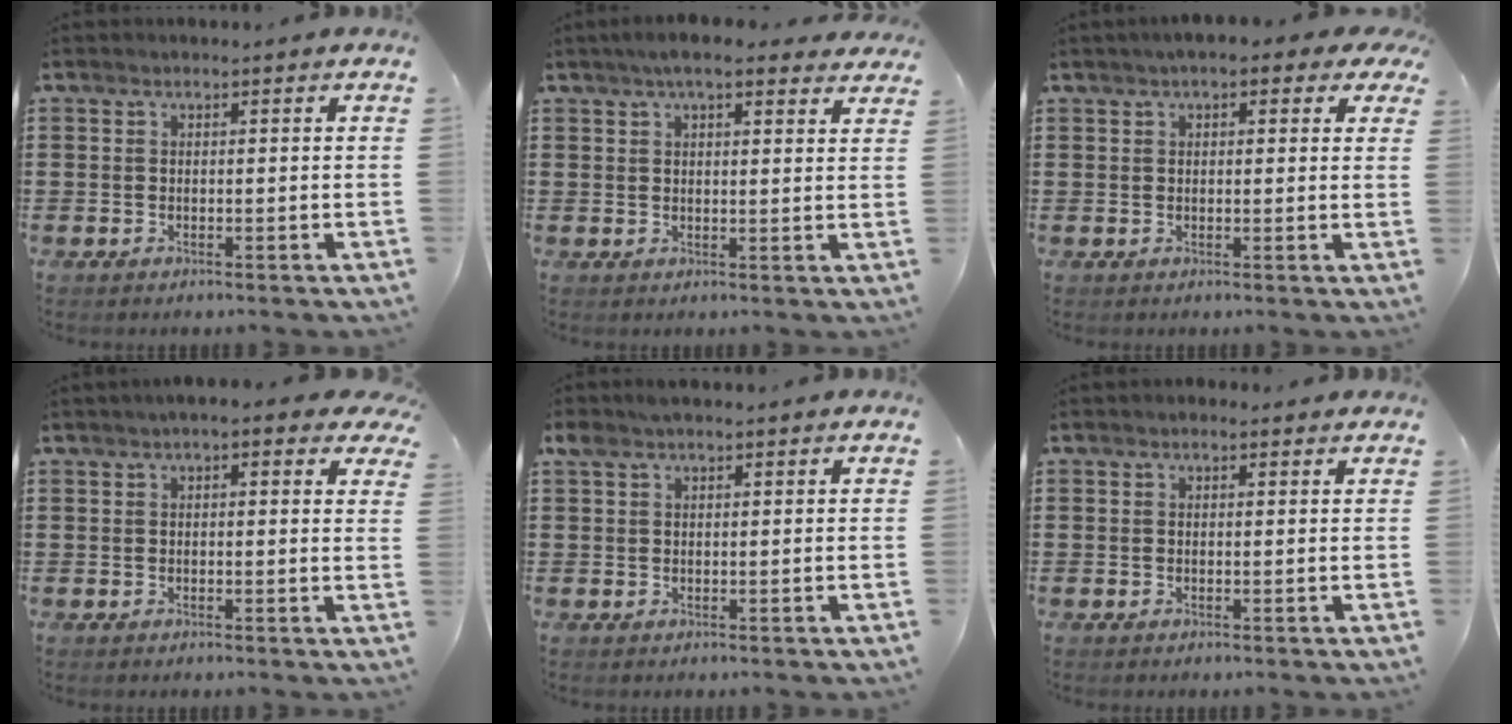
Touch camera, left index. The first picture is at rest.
{"total": 5.1, "force": [4.0, 1.3, 2.8], "torque": [-0.065, 0.003, 0.073]}
{"total": 2.6, "force": [1.7, 1.0, 1.8], "torque": [-0.040, 0.009, 0.028]}
{"total": 2.3, "force": [1.5, 0.5, 1.6], "torque": [-0.036, 0.006, 0.027]}
{"total": 1.9, "force": [1.0, 0.8, 1.3], "torque": [-0.029, 0.007, 0.018]}
{"total": 0.6, "force": [0.2, 0.5, 0.4], "torque": [-0.009, 0.005, 0.004]}